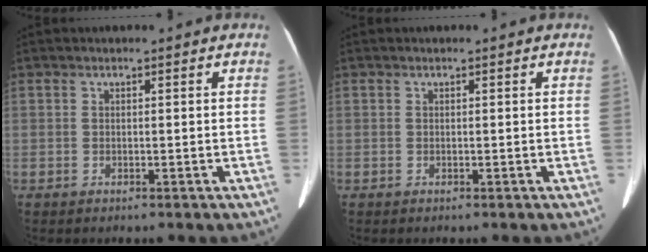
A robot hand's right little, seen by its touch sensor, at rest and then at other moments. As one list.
[{"total": 0.0}]